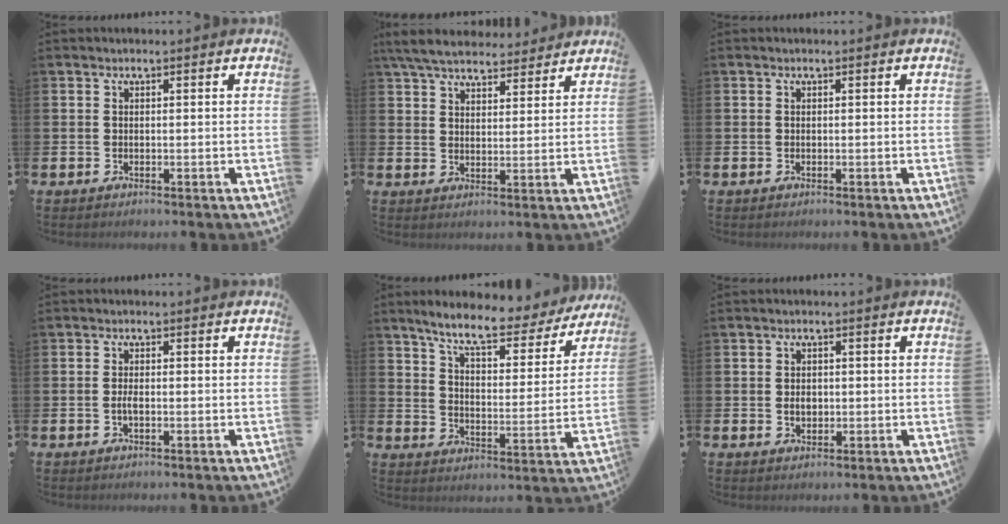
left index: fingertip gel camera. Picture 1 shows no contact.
{"total": 6.4, "force": [6.0, 1.5, 1.6], "torque": [-0.057, -0.020, 0.111]}
{"total": 0.0}
{"total": 1.3, "force": [-0.4, 0.5, 1.2], "torque": [-0.023, 0.000, -0.007]}
{"total": 8.0, "force": [7.1, 1.6, 3.4], "torque": [-0.084, -0.046, 0.117]}
{"total": 1.9, "force": [0.0, 1.4, 1.3], "torque": [-0.010, 0.002, -0.006]}